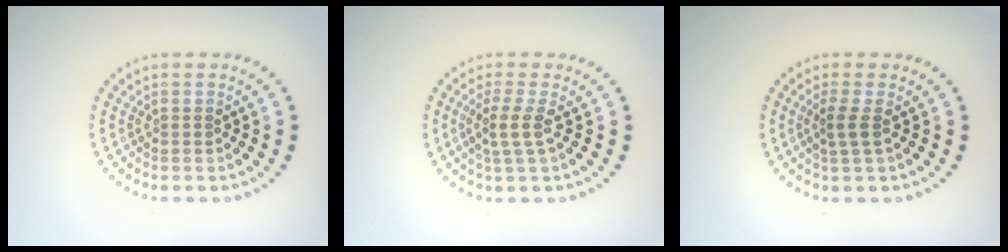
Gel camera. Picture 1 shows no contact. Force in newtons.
{"total": 2.2, "press": 1.6, "slide": 1.4}
{"total": 1.6, "press": 1.3, "slide": 1.0}